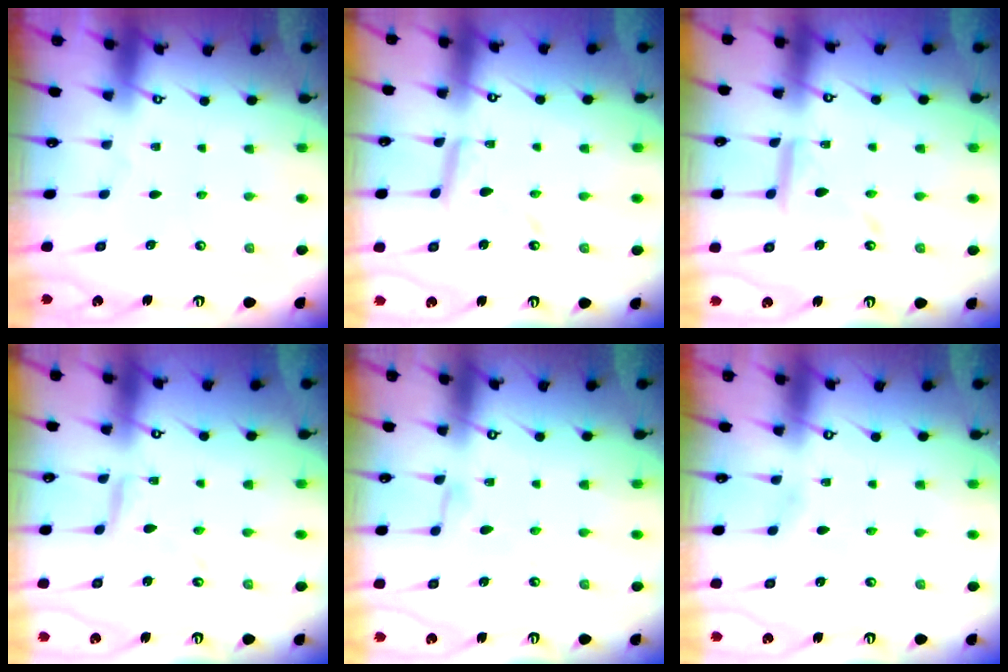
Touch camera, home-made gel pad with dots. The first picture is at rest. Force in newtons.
{"total": 8.4, "press": 8.4, "slide": 0.6}
{"total": 9.0, "press": 9.0, "slide": 0.5}
{"total": 5.6, "press": 5.6, "slide": 0.3}
{"total": 3.0, "press": 3.0, "slide": 0.3}
{"total": 1.9, "press": 1.9, "slide": 0.2}